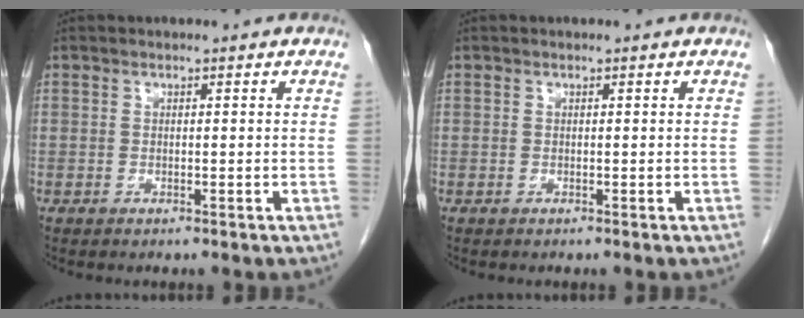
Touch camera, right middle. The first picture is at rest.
{"total": 0.0}